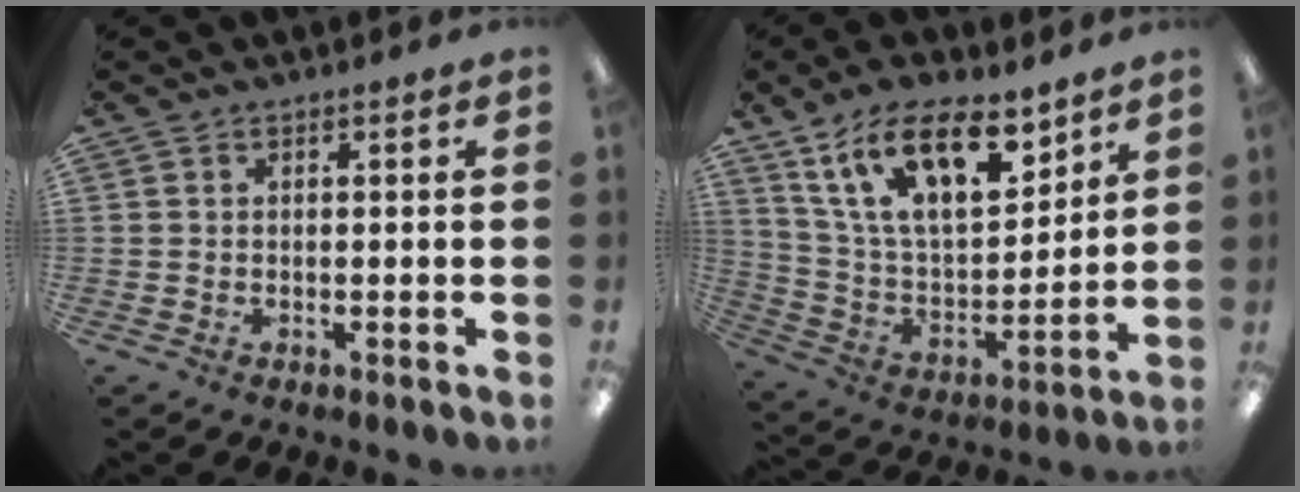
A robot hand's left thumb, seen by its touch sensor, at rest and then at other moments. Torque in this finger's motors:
{"motor_torque": [0.97, 0.00, 1.17, -1.60, 0.17]}